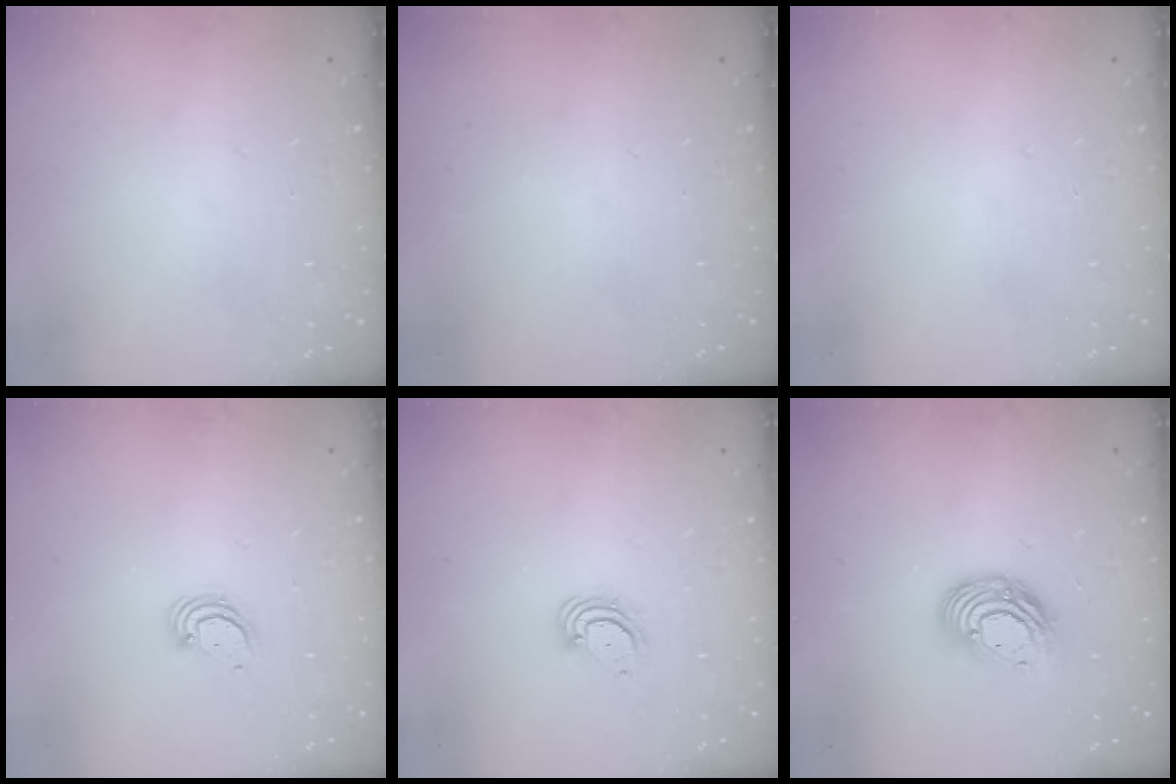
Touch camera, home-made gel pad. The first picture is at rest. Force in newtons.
{"total": 0.0}
{"total": 0.0}
{"total": 3.1, "press": 3.1, "slide": 0.3}
{"total": 3.9, "press": 3.9, "slide": 0.4}
{"total": 11.6, "press": 11.5, "slide": 1.2}